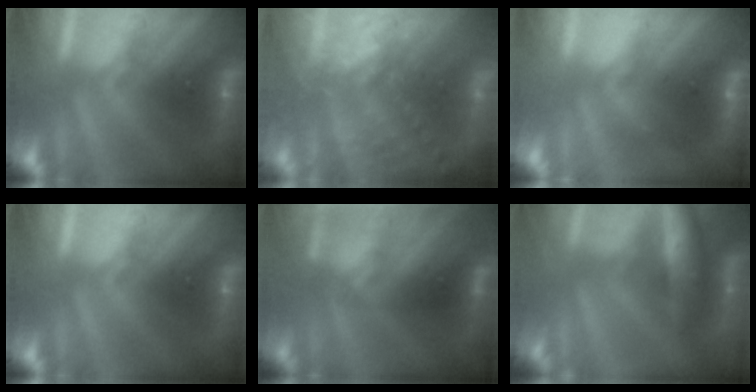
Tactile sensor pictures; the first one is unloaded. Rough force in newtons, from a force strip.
{"total": 9.6}
{"total": 2.6}
{"total": 0.0}
{"total": 2.8}
{"total": 6.9}